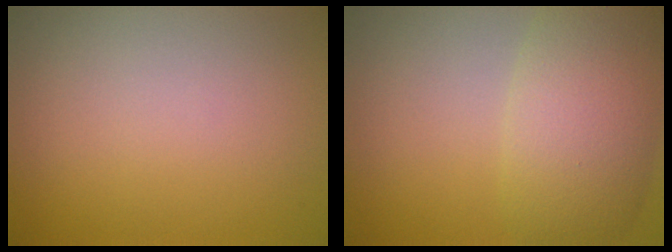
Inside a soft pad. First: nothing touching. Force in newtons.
{"total": 6.9, "press": 6.9, "slide": 0.3}